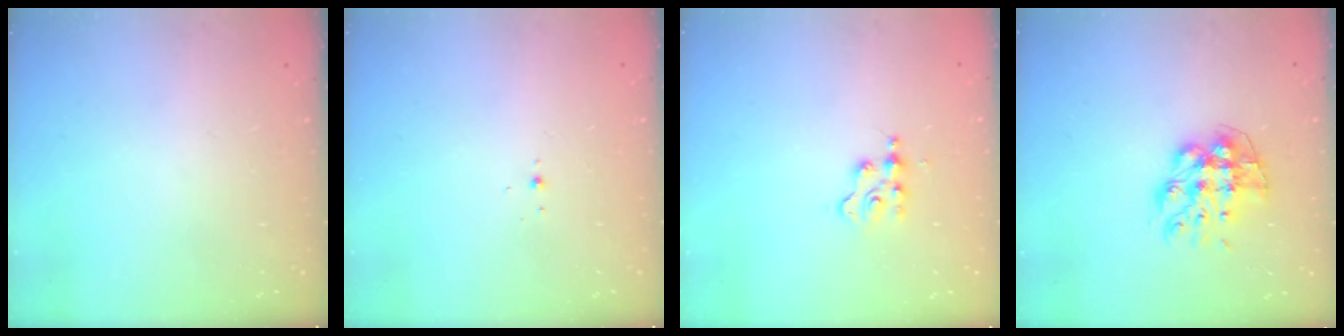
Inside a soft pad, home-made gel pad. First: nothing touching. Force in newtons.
{"total": 3.0, "press": 2.9, "slide": 0.8}
{"total": 2.1, "press": 2.1, "slide": 0.3}
{"total": 9.9, "press": 9.9, "slide": 0.6}